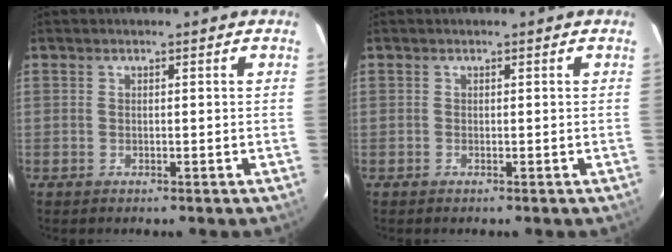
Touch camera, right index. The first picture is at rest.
{"total": 0.0}